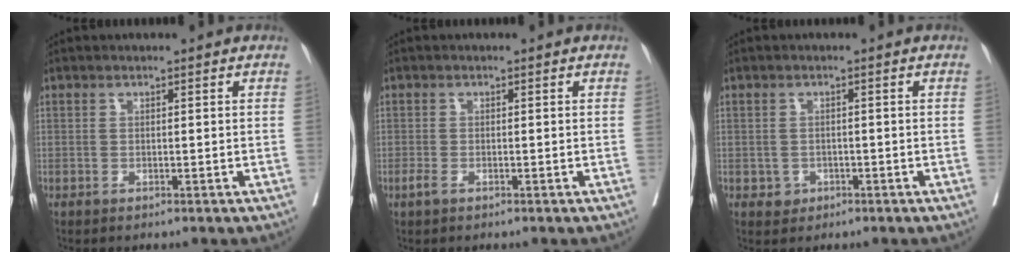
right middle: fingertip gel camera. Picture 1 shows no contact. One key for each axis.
{"total": 1.1, "fx": -0.6, "fy": 0.5, "fz": 0.8, "tx": -0.021, "ty": -0.002, "tz": -0.011}
{"total": 1.9, "fx": -0.7, "fy": 1.7, "fz": 0.4, "tx": -0.003, "ty": 0.006, "tz": -0.006}